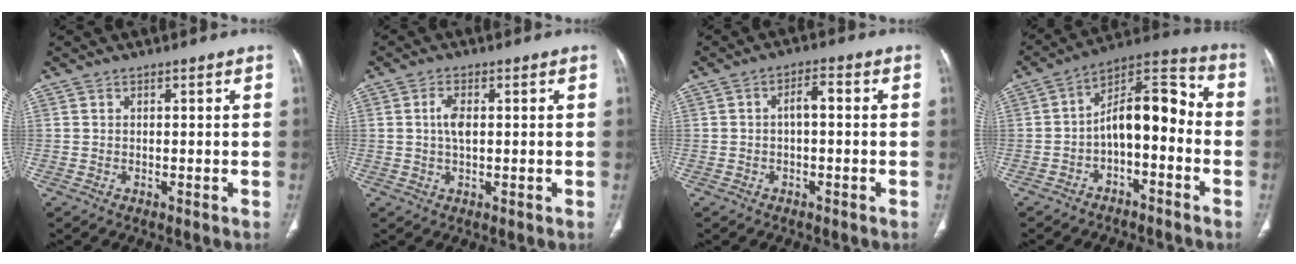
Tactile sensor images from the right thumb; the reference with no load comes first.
{"total": 3.4, "force": [0.5, 1.6, 3.0], "torque": [-0.062, 0.003, 0.008]}
{"total": 3.2, "force": [-0.2, 1.4, 2.9], "torque": [-0.044, 0.016, -0.007]}
{"total": 12.9, "force": [-3.0, 6.6, 10.7], "torque": [-0.152, 0.072, -0.054]}